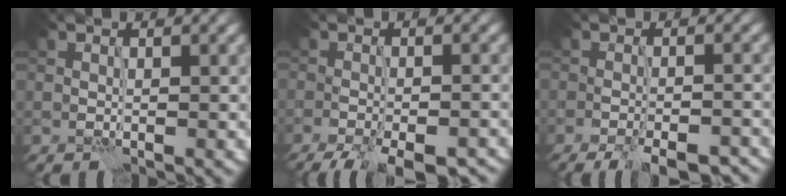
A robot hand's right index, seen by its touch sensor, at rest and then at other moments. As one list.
[{"total": 9.5, "force": [-7.6, 2.9, 4.9], "torque": [-0.064, -0.024, -0.098]}, {"total": 7.7, "force": [-6.0, 2.0, 4.4], "torque": [-0.050, -0.009, -0.076]}]